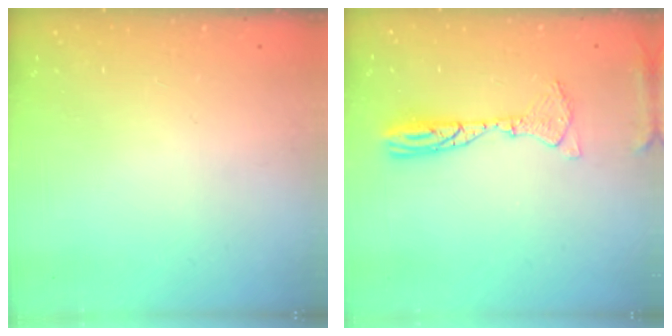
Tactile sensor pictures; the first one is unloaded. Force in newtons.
{"total": 10.6, "press": 10.4, "slide": 2.2}